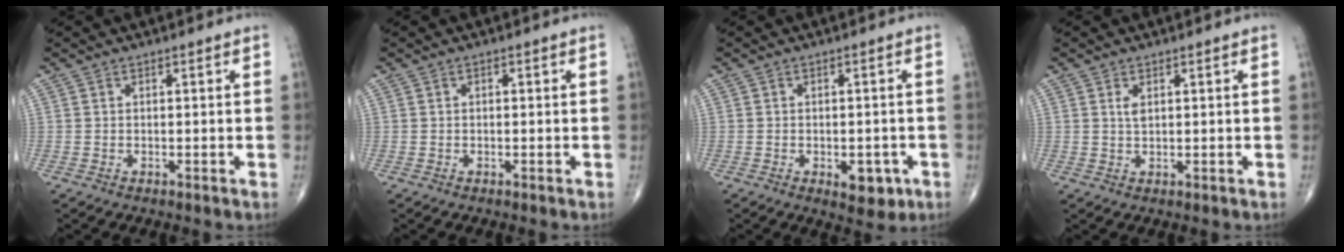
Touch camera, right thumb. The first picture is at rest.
{"total": 0.5, "force": [0.1, 0.3, 0.4], "torque": [-0.006, 0.001, 0.001]}
{"total": 5.0, "force": [-1.9, 2.8, 3.7], "torque": [-0.028, 0.005, -0.016]}
{"total": 1.7, "force": [0.7, 0.8, 1.3], "torque": [-0.024, -0.001, 0.016]}